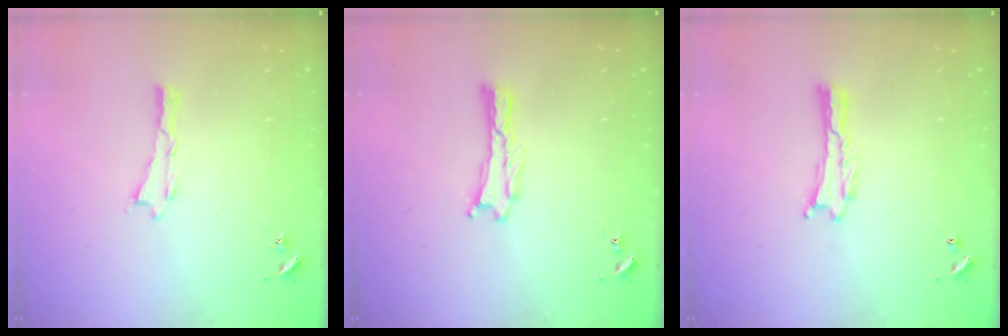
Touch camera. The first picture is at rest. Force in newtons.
{"total": 0.0}
{"total": 0.0}